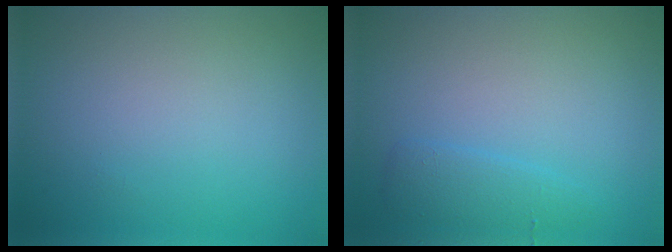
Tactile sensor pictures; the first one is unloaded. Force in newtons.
{"total": 1.8, "press": 1.8, "slide": 0.2}